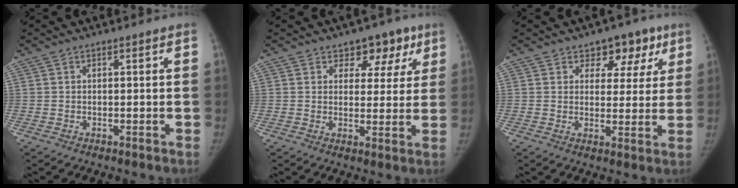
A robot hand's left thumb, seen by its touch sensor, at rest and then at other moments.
{"total": 7.5, "force": [4.4, 5.2, 3.0], "torque": [0.013, -0.013, 0.056]}
{"total": 8.1, "force": [4.6, 5.7, 3.5], "torque": [0.007, -0.013, 0.059]}